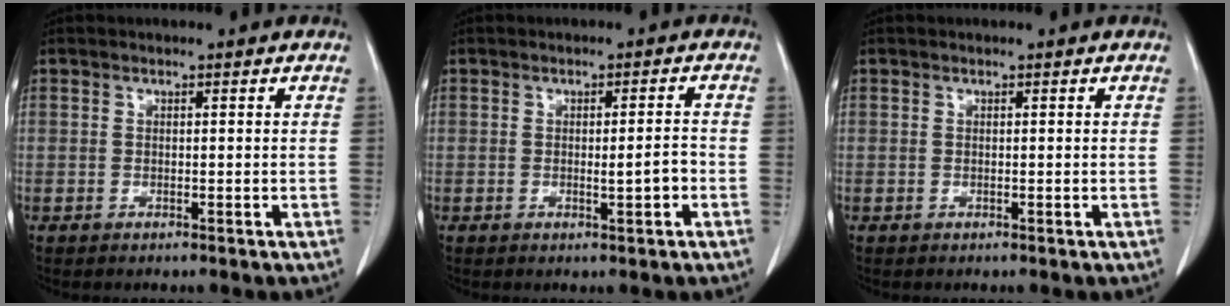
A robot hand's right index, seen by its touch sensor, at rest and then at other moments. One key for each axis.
{"total": 2.9, "fx": -0.9, "fy": 0.2, "fz": 2.7, "tx": -0.039, "ty": -0.001, "tz": -0.012}
{"total": 0.0}